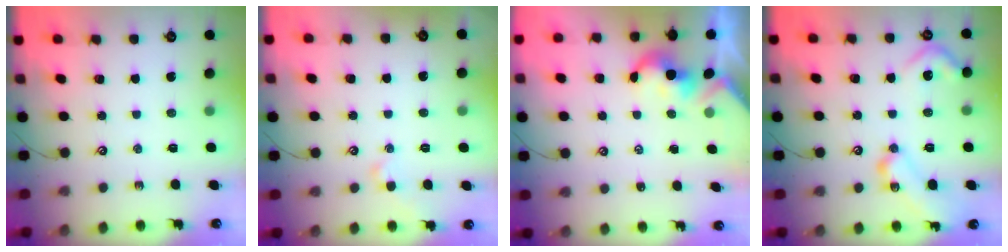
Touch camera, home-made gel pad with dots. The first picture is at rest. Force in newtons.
{"total": 1.1, "press": 1.0, "slide": 0.3}
{"total": 2.1, "press": 2.0, "slide": 0.3}
{"total": 18.5, "press": 18.5, "slide": 0.7}